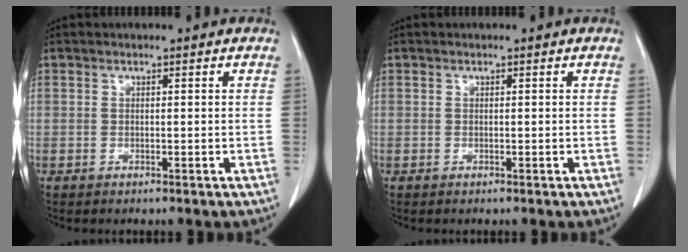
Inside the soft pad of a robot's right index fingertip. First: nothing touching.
{"total": 0.0}